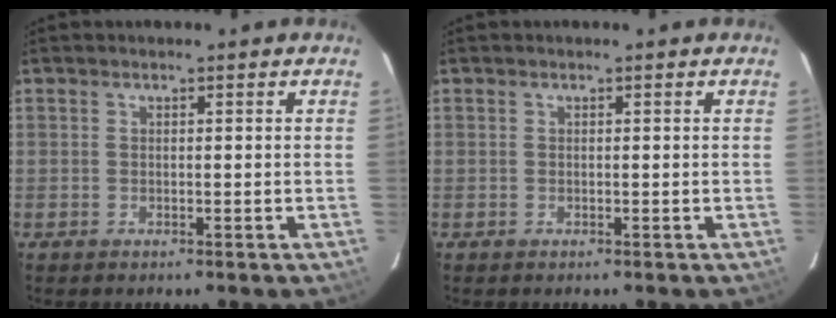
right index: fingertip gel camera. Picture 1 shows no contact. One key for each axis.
{"total": 0.0}